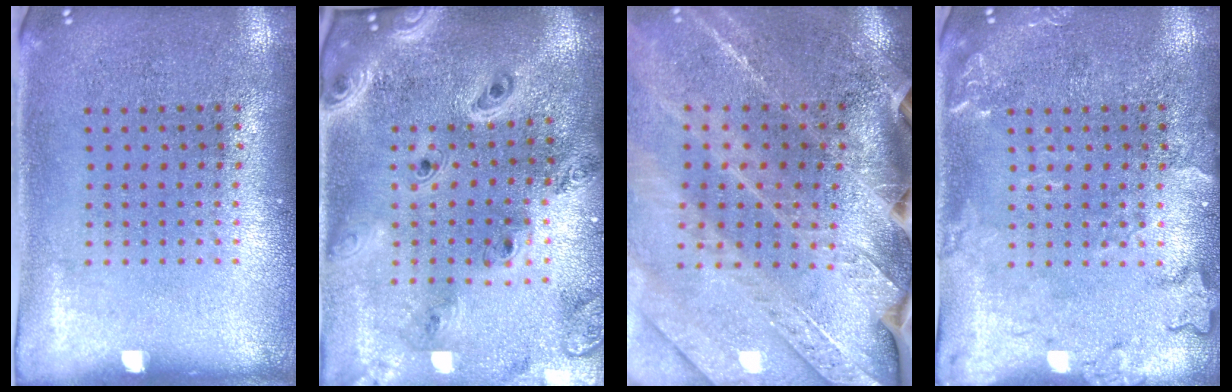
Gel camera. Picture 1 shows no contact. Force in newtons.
{"total": 2.9, "press": 2.4, "slide": 1.6}
{"total": 3.2, "press": 3.0, "slide": 1.2}
{"total": 2.5, "press": 2.5, "slide": 0.4}